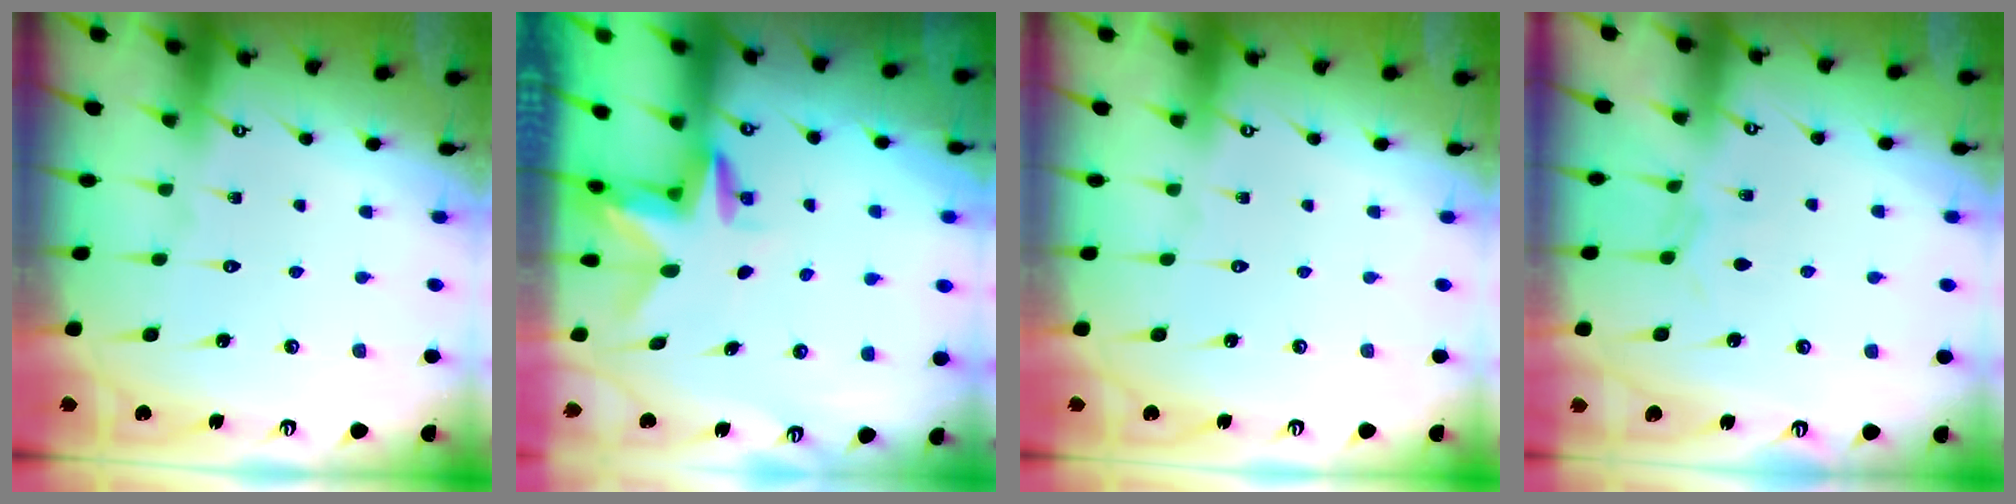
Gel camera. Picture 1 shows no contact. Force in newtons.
{"total": 2.9, "press": 2.9, "slide": 0.2}
{"total": 0.0}
{"total": 3.3, "press": 3.2, "slide": 0.5}